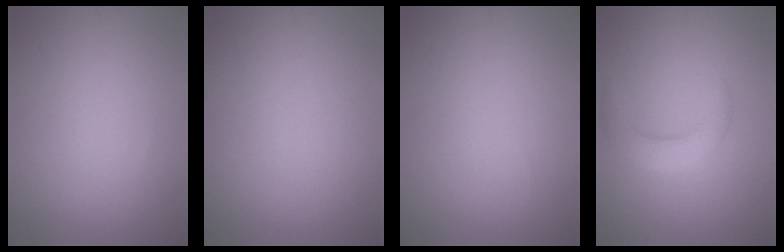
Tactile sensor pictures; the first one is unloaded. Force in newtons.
{"total": 0.0}
{"total": 0.0}
{"total": 2.9, "press": 2.9, "slide": 0.1}